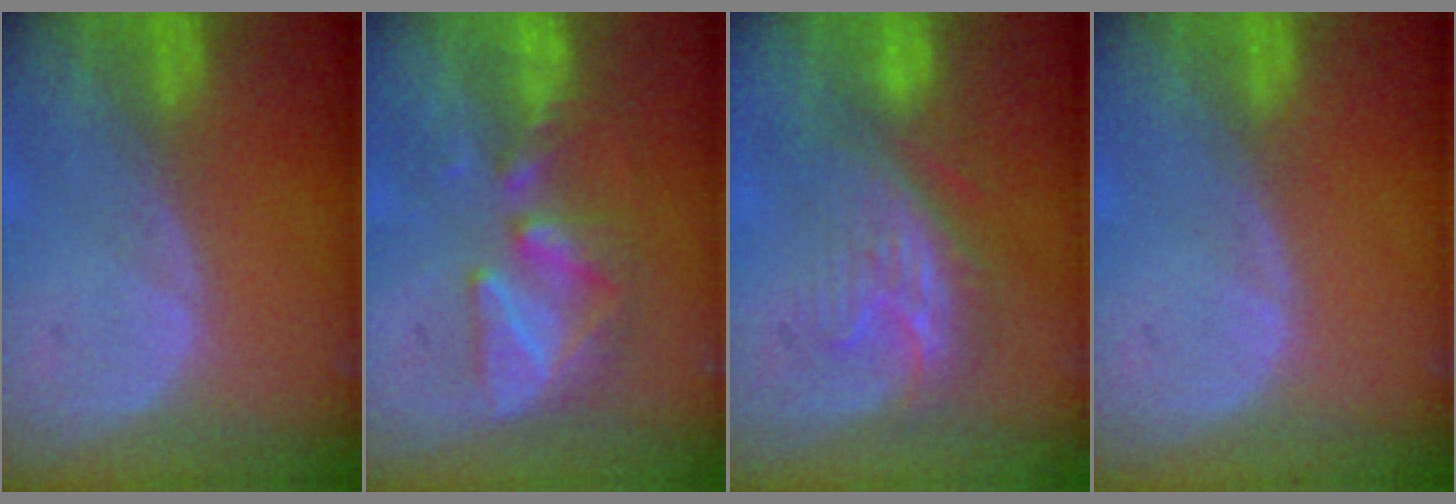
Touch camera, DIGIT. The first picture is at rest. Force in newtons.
{"total": 7.7, "press": 7.3, "slide": 2.5}
{"total": 7.4, "press": 7.0, "slide": 2.3}
{"total": 0.0}